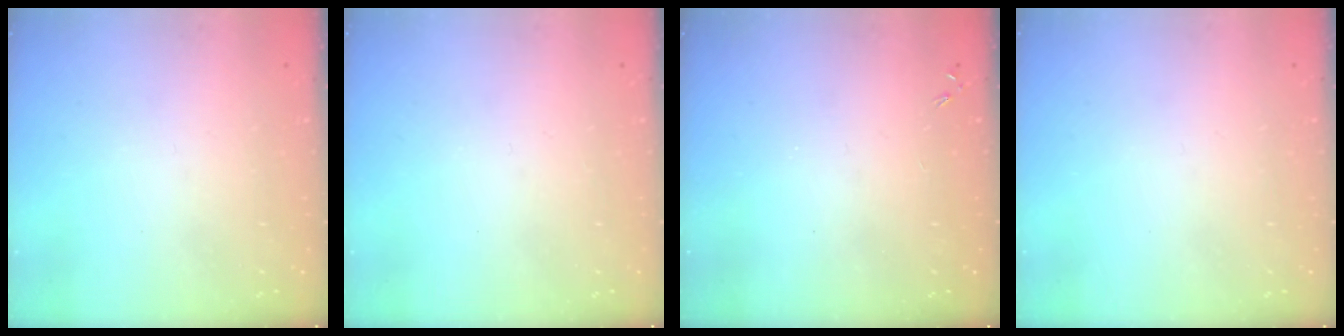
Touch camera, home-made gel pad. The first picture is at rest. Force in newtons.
{"total": 0.0}
{"total": 0.0}
{"total": 0.0}